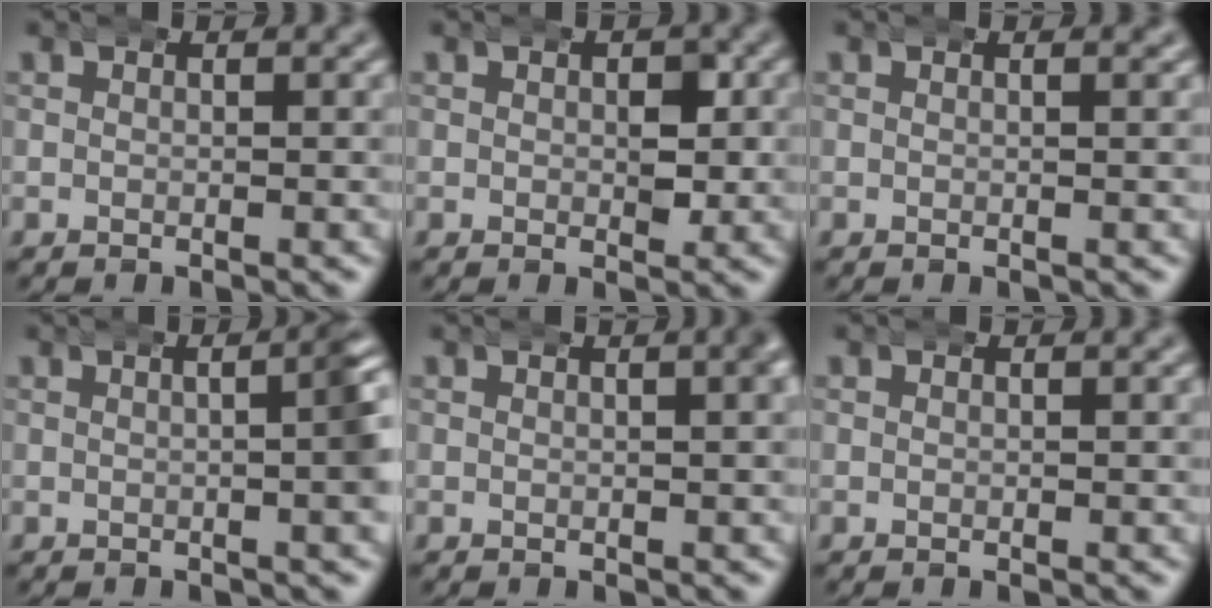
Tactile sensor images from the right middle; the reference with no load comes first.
{"total": 2.4, "force": [0.3, 1.6, 1.8], "torque": [-0.020, -0.005, 0.005]}
{"total": 0.9, "force": [0.4, 0.2, 0.7], "torque": [-0.006, 0.006, 0.001]}
{"total": 6.0, "force": [1.1, 2.0, 5.5], "torque": [-0.054, 0.023, 0.006]}
{"total": 1.7, "force": [0.5, 0.5, 1.5], "torque": [-0.010, 0.012, 0.000]}
{"total": 0.0}